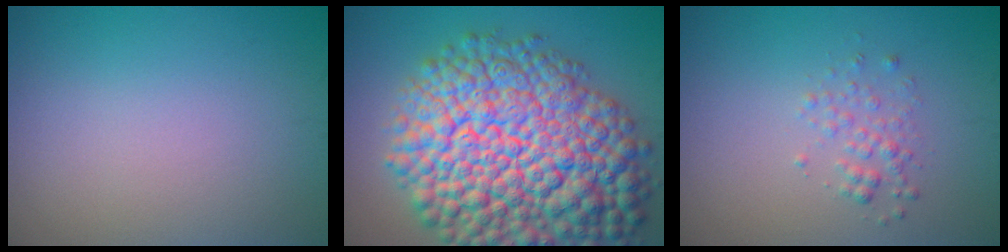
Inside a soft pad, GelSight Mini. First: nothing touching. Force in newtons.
{"total": 16.1, "press": 16.1, "slide": 0.6}
{"total": 1.4, "press": 1.4, "slide": 0.1}